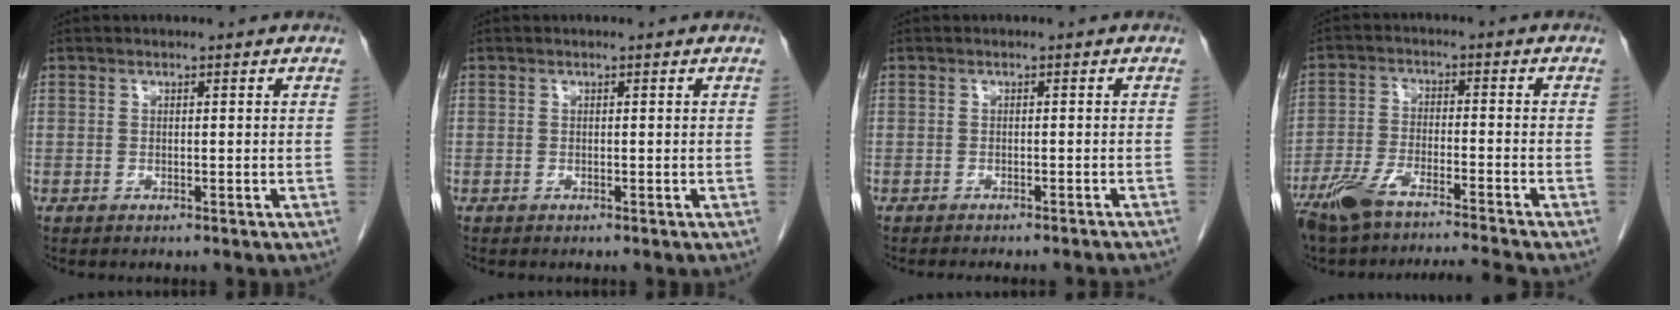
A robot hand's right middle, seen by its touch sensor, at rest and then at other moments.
{"total": 0.0}
{"total": 9.4, "force": [-8.7, 0.7, 3.3], "torque": [-0.026, -0.015, -0.094]}
{"total": 11.1, "force": [-9.6, -0.4, 5.5], "torque": [-0.099, -0.008, -0.165]}